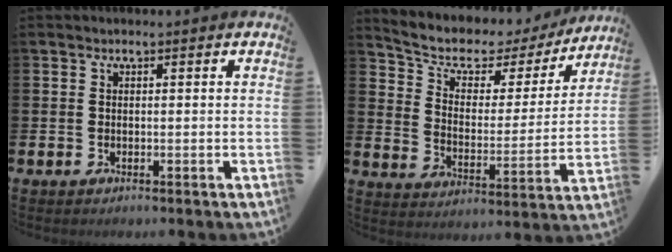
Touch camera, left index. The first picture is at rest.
{"total": 6.5, "force": [5.3, 3.1, 2.1], "torque": [-0.073, -0.034, 0.085]}